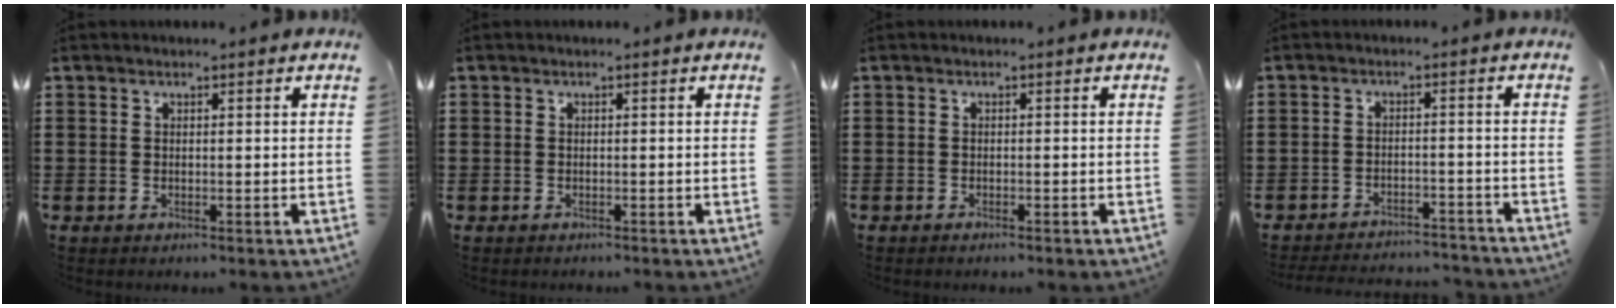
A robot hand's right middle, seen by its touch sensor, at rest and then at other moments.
{"total": 0.6, "force": [-0.4, 0.4, -0.1], "torque": [0.003, 0.005, -0.011]}
{"total": 0.6, "force": [-0.6, 0.0, 0.2], "torque": [-0.006, -0.001, -0.012]}
{"total": 3.8, "force": [-3.8, 0.4, -0.2], "torque": [-0.001, 0.003, -0.082]}